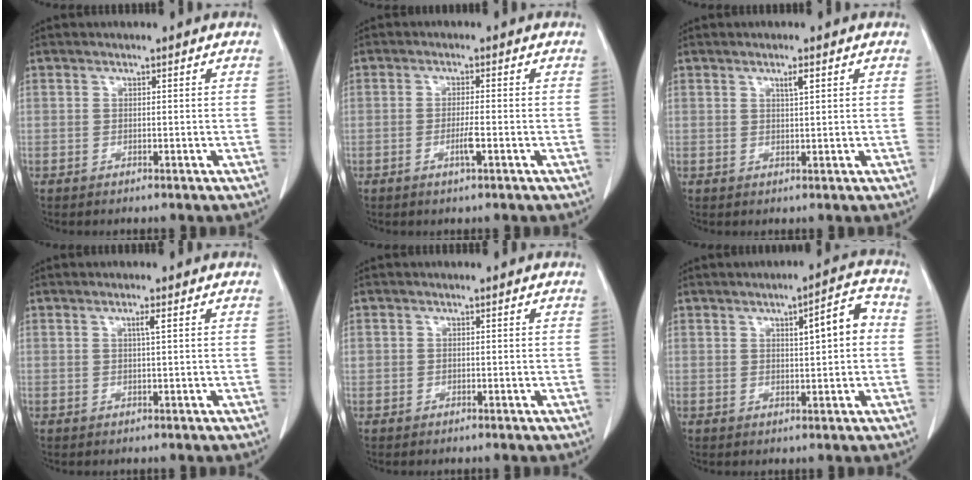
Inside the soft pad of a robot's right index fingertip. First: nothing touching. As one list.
[{"total": 2.6, "force": [-1.0, 0.0, 2.4], "torque": [-0.047, -0.004, -0.018]}, {"total": 1.7, "force": [0.9, 0.1, 1.4], "torque": [-0.027, -0.003, 0.015]}, {"total": 1.3, "force": [0.5, -0.2, 1.2], "torque": [-0.023, 0.000, 0.008]}, {"total": 0.6, "force": [0.1, 0.5, 0.1], "torque": [0.004, 0.007, 0.001]}, {"total": 5.9, "force": [1.0, 1.1, 5.7], "torque": [-0.083, 0.017, 0.013]}]